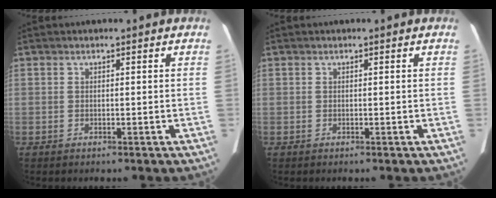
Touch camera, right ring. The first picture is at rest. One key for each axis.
{"total": 0.0}